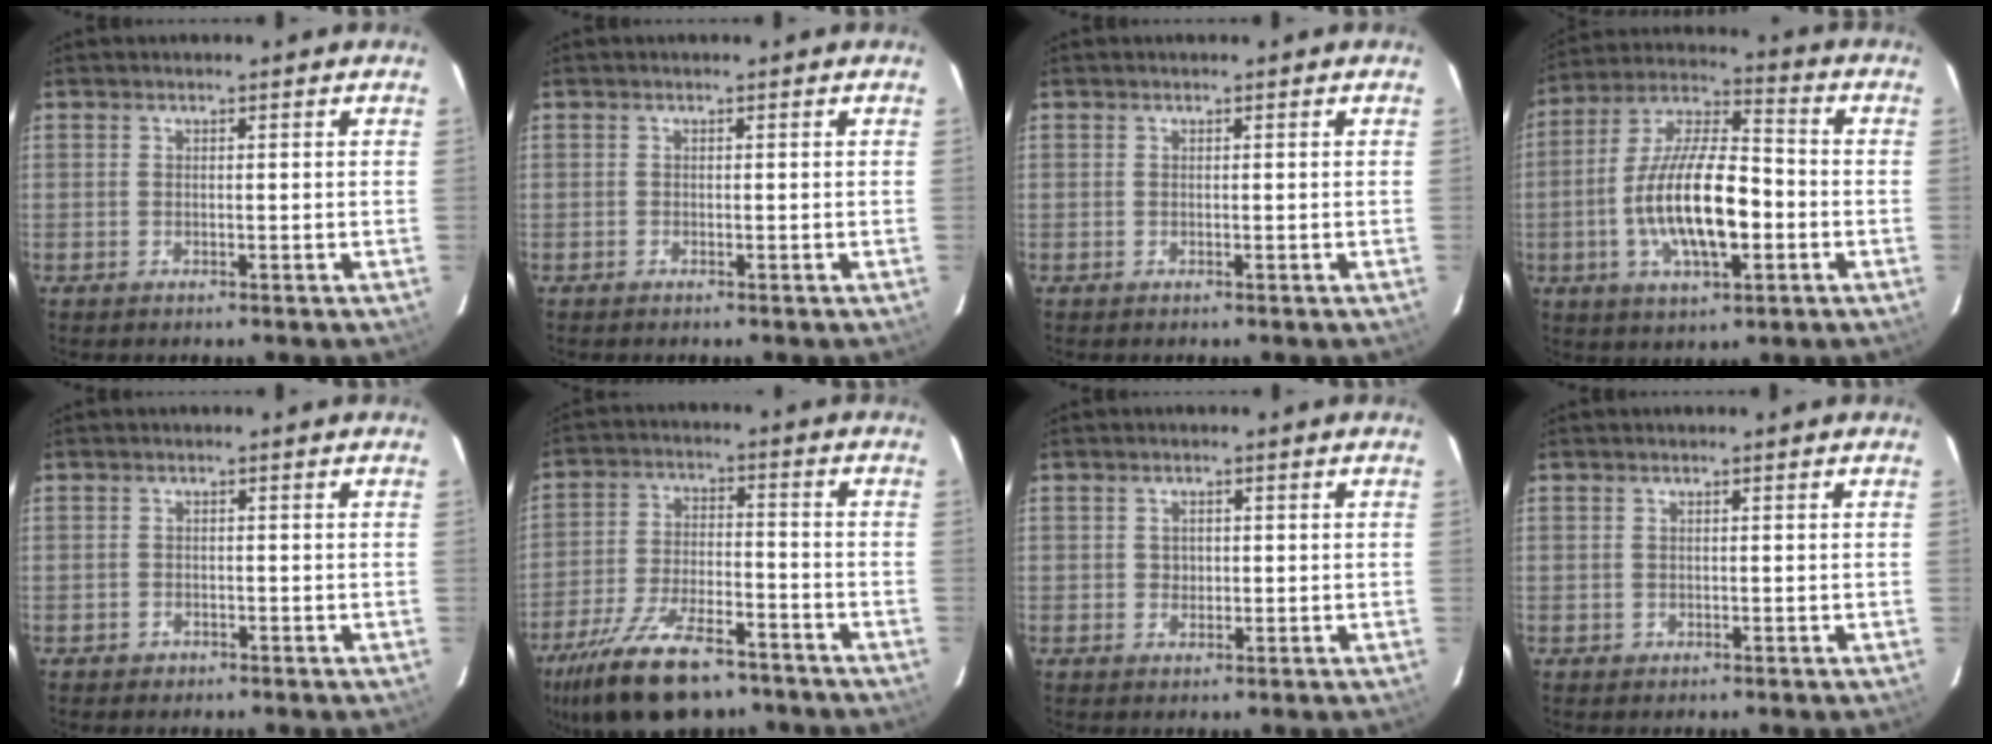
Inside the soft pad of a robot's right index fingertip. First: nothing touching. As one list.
[{"total": 0.0}, {"total": 0.0}, {"total": 16.9, "force": [-3.7, 6.0, 15.3], "torque": [-0.297, 0.001, -0.069]}, {"total": 1.4, "force": [-0.9, 1.1, 0.1], "torque": [-0.005, 0.004, -0.012]}, {"total": 19.0, "force": [-13.9, 7.5, 10.7], "torque": [-0.227, -0.028, -0.230]}, {"total": 1.7, "force": [0.1, 1.7, 0.5], "torque": [-0.006, 0.005, 0.001]}, {"total": 0.6, "force": [-0.1, 0.6, 0.0], "torque": [0.001, 0.002, 0.001]}]